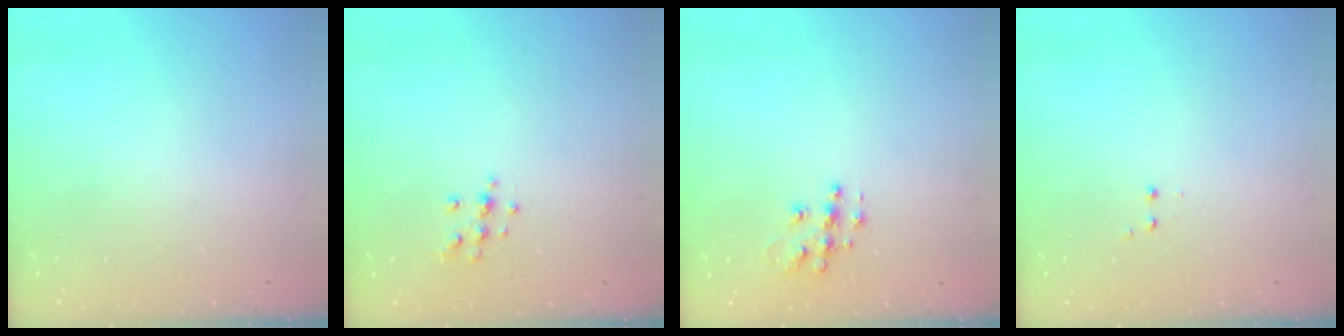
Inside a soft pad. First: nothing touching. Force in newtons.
{"total": 9.0, "press": 8.9, "slide": 0.8}
{"total": 10.2, "press": 10.2, "slide": 0.7}
{"total": 1.2, "press": 1.1, "slide": 0.5}